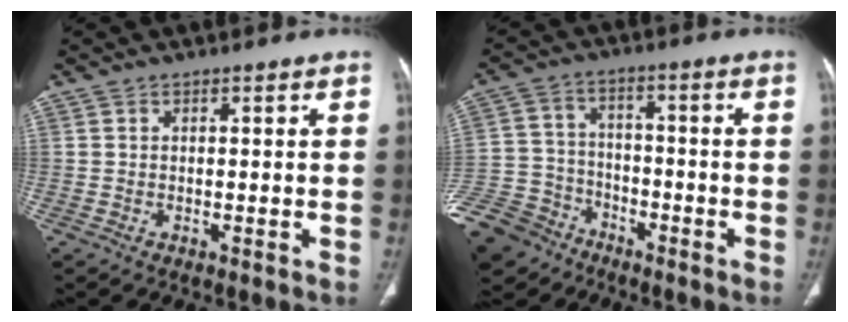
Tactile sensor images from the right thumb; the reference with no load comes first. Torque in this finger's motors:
{"motor_torque": [2.64, 1.39, 1.21, -1.56, 0.24]}